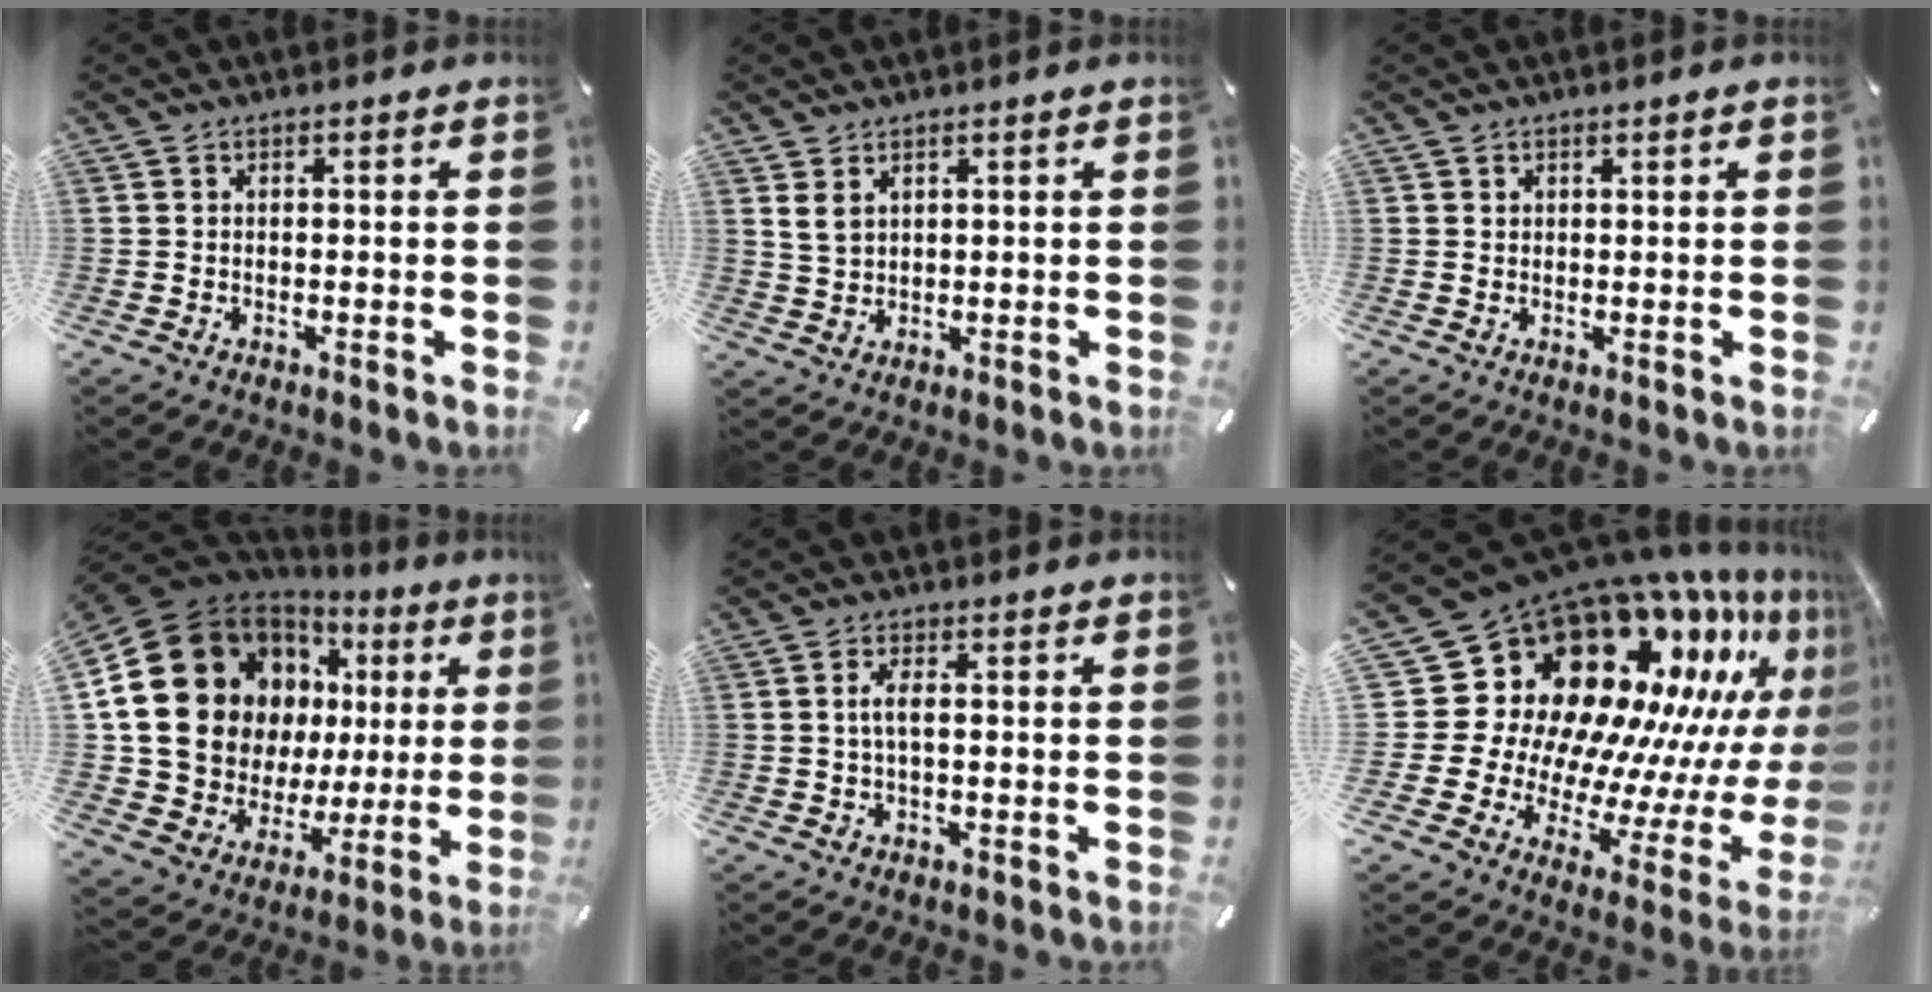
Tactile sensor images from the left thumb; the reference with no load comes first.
{"total": 3.2, "force": [1.6, 2.2, 1.6], "torque": [-0.036, 0.003, 0.031]}
{"total": 0.8, "force": [0.7, 0.5, 0.1], "torque": [0.007, -0.005, 0.012]}
{"total": 22.4, "force": [6.6, 17.5, 12.4], "torque": [-0.224, -0.050, 0.143]}
{"total": 3.7, "force": [0.3, 1.3, 3.4], "torque": [-0.073, 0.000, 0.000]}
{"total": 27.9, "force": [14.0, 18.2, 15.8], "torque": [-0.230, -0.202, 0.301]}